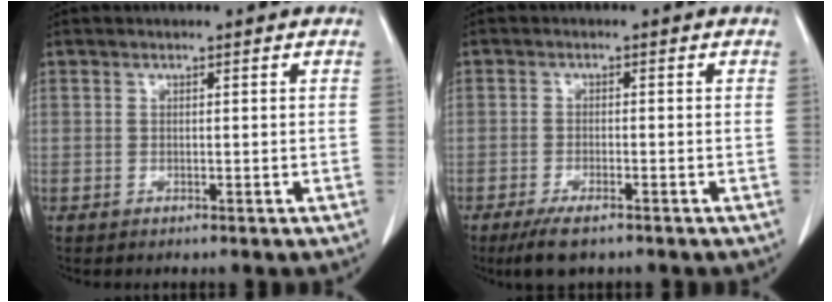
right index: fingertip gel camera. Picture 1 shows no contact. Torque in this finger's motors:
{"motor_torque": [0.48, -0.37, 0.19, 0.07]}